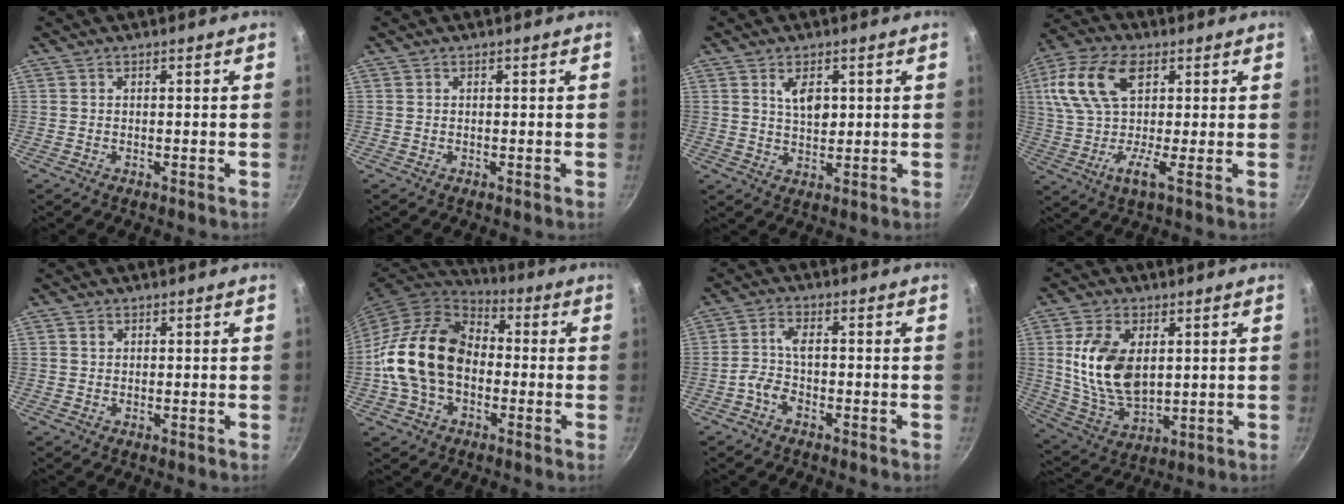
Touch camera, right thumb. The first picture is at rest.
{"total": 0.0}
{"total": 5.1, "force": [1.5, 2.9, 3.8], "torque": [-0.054, -0.011, 0.029]}
{"total": 14.5, "force": [3.8, 7.2, 12.0], "torque": [-0.227, 0.017, 0.049]}
{"total": 1.1, "force": [0.5, 0.9, 0.4], "torque": [-0.005, 0.002, 0.007]}
{"total": 18.6, "force": [-1.6, 13.3, 12.8], "torque": [-0.212, 0.038, -0.041]}
{"total": 4.0, "force": [-1.9, 2.1, 2.8], "torque": [-0.065, 0.019, -0.045]}
{"total": 15.1, "force": [2.8, 9.1, 11.6], "torque": [-0.204, -0.023, 0.063]}